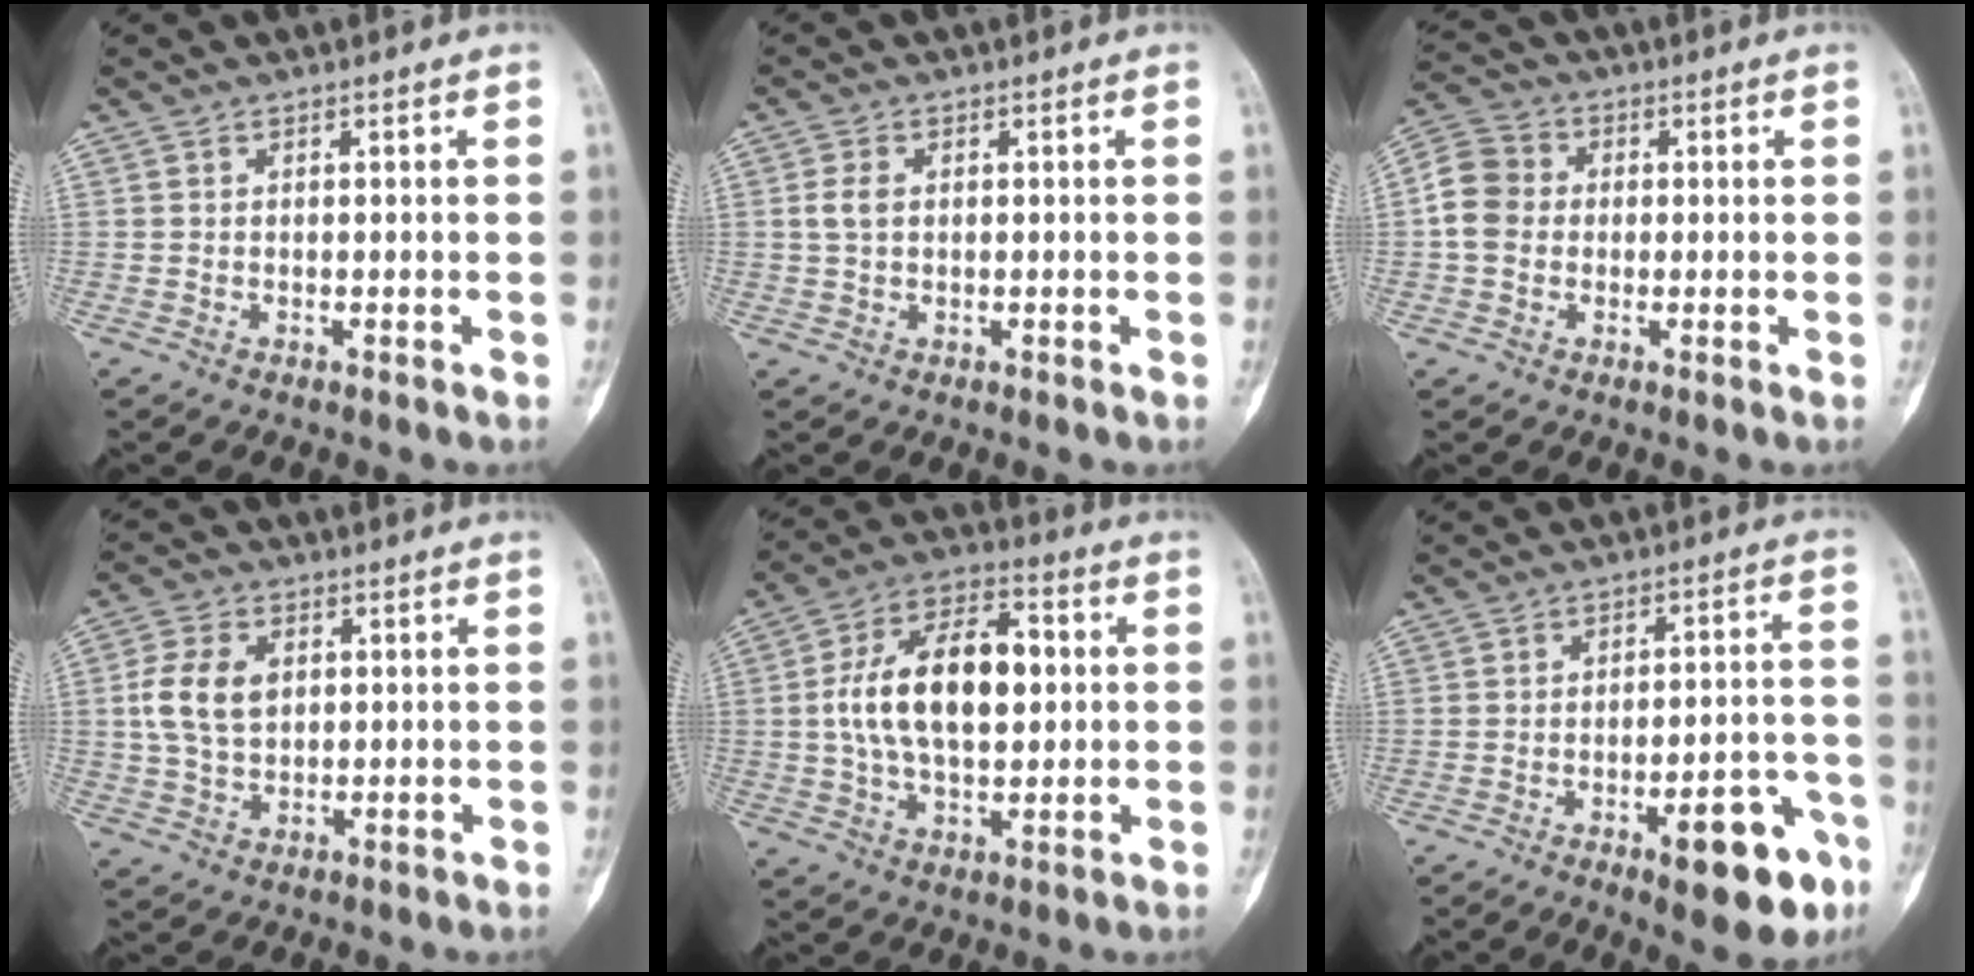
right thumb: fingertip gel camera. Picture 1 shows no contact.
{"total": 2.9, "force": [0.5, 1.9, 2.1], "torque": [-0.045, 0.004, 0.011]}
{"total": 7.1, "force": [-0.3, 6.1, 3.6], "torque": [-0.057, 0.022, -0.018]}
{"total": 8.5, "force": [1.4, 5.9, 5.9], "torque": [-0.111, 0.003, 0.028]}
{"total": 17.4, "force": [1.4, 9.6, 14.5], "torque": [-0.237, 0.021, 0.020]}
{"total": 13.3, "force": [-6.6, 4.7, 10.5], "torque": [-0.109, 0.036, -0.083]}